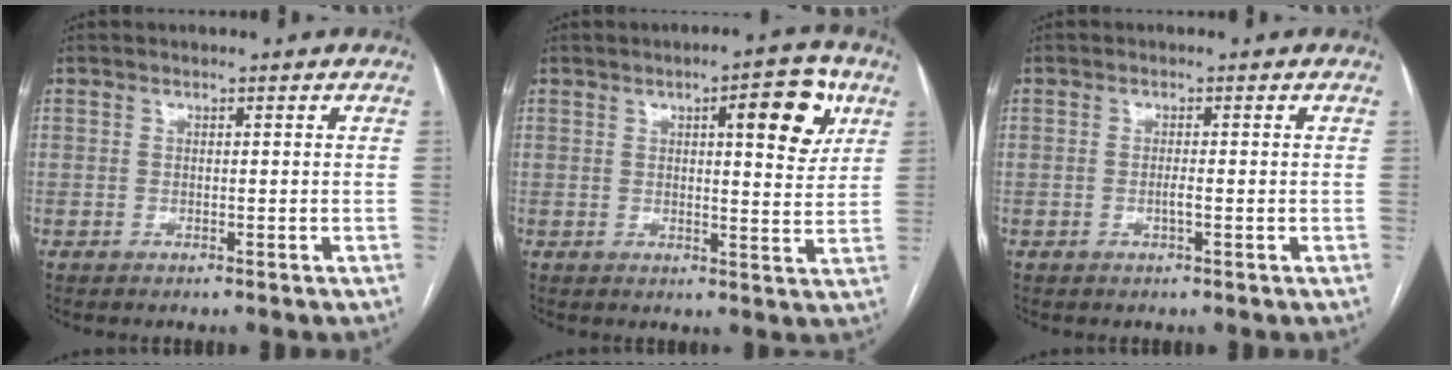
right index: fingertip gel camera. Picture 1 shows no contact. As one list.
[{"total": 8.8, "force": [3.8, 2.2, 7.6], "torque": [-0.095, 0.005, 0.046]}, {"total": 1.2, "force": [-0.4, -0.1, 1.1], "torque": [-0.024, 0.000, -0.007]}]